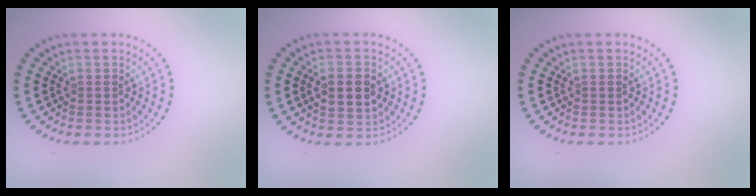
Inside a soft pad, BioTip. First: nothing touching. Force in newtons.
{"total": 3.1, "press": 3.1, "slide": 0.1}
{"total": 0.0}